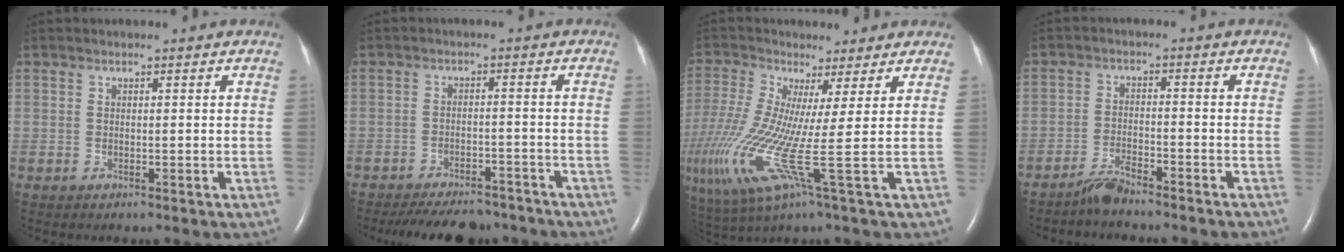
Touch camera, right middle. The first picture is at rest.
{"total": 11.7, "force": [-10.3, 4.1, 3.8], "torque": [-0.062, 0.001, -0.134]}
{"total": 14.3, "force": [-2.8, 0.2, 14.1], "torque": [-0.325, -0.023, -0.057]}
{"total": 3.9, "force": [-3.6, 0.3, 1.4], "torque": [-0.033, -0.009, -0.067]}